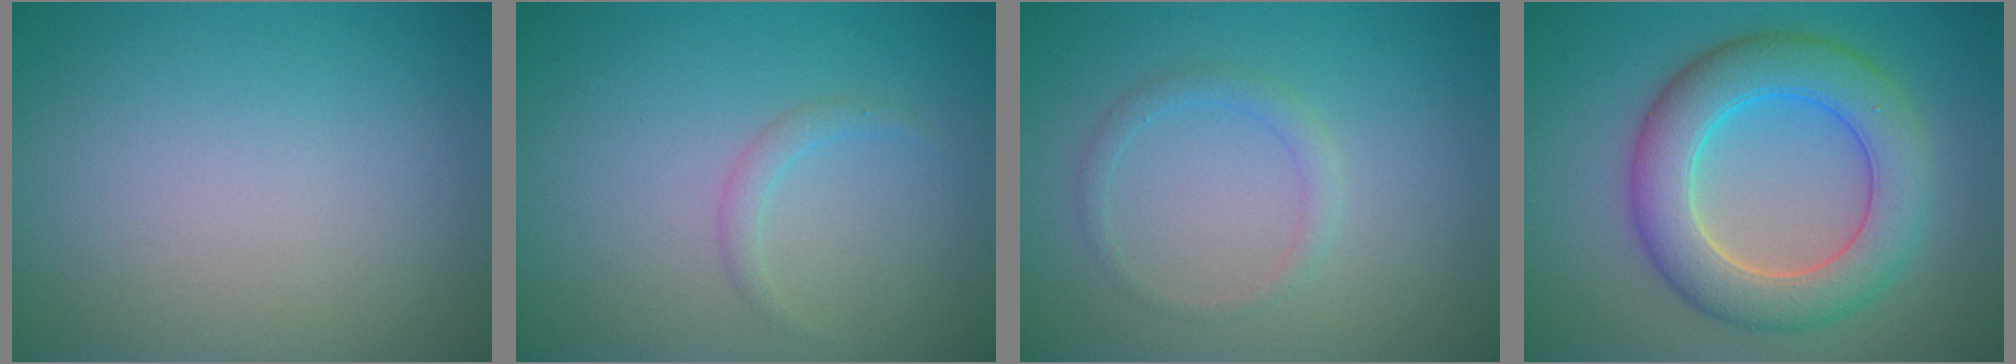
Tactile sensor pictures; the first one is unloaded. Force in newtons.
{"total": 1.1, "press": 1.1, "slide": 0.1}
{"total": 1.4, "press": 1.4, "slide": 0.1}
{"total": 7.4, "press": 7.4, "slide": 0.4}